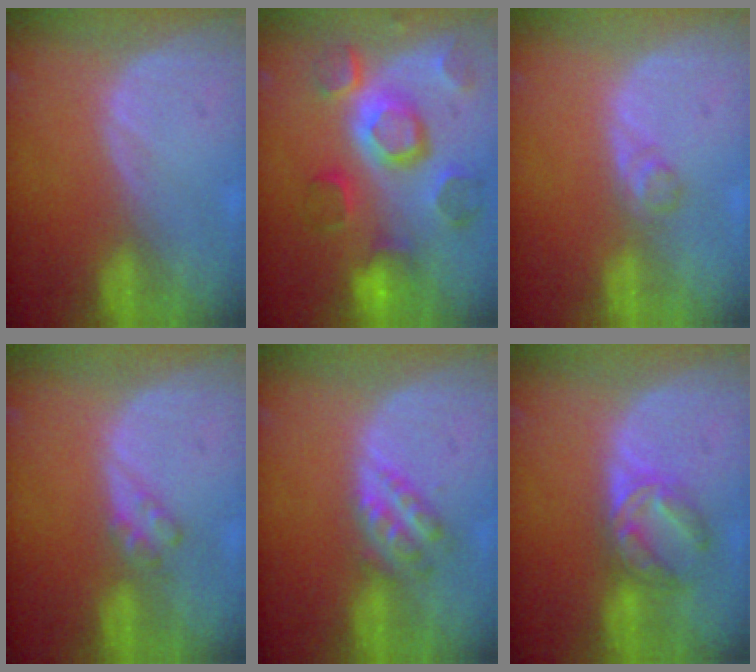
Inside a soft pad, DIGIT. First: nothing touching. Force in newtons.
{"total": 11.9, "press": 10.3, "slide": 6.0}
{"total": 1.6, "press": 1.6, "slide": 0.2}
{"total": 2.3, "press": 2.2, "slide": 0.3}
{"total": 4.6, "press": 4.1, "slide": 2.2}
{"total": 5.7, "press": 5.6, "slide": 0.9}